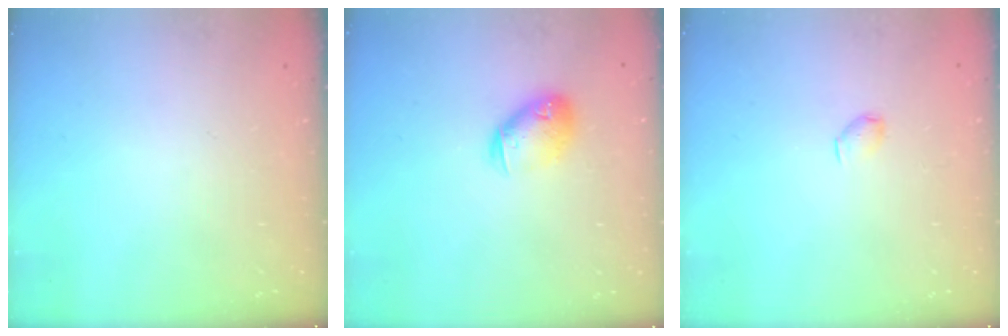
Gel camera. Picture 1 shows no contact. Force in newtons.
{"total": 10.6, "press": 10.4, "slide": 1.7}
{"total": 2.9, "press": 2.9, "slide": 0.5}